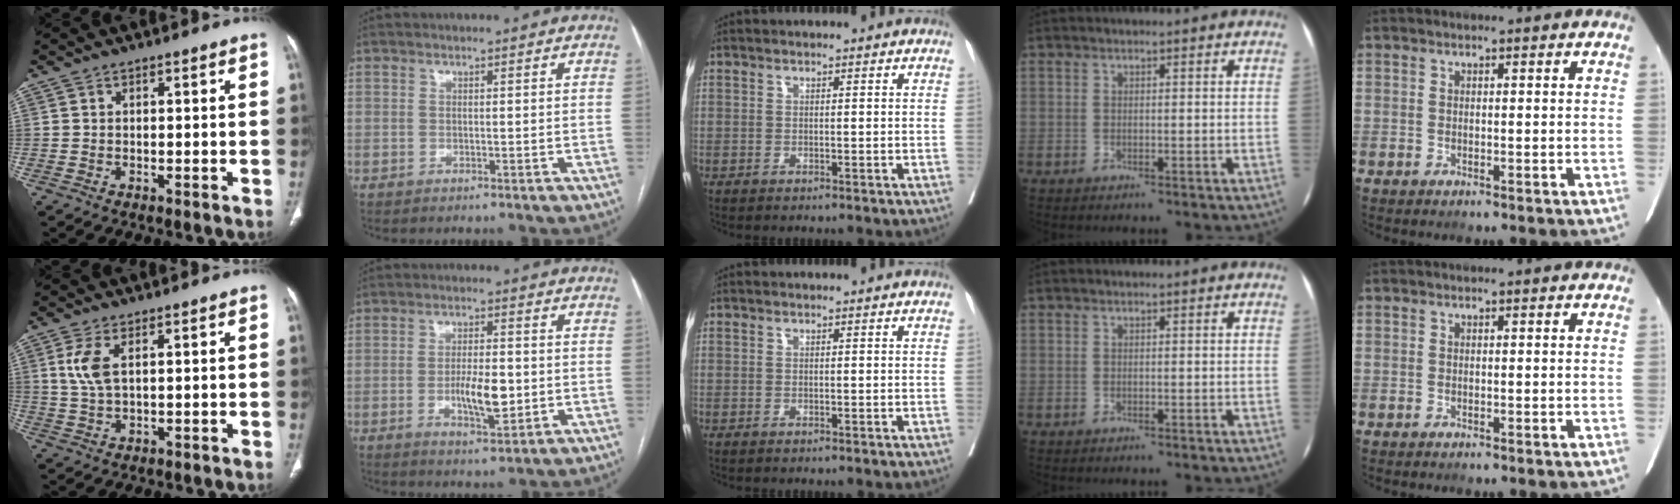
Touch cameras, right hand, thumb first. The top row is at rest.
{"thumb": {"total": 5.0, "force": [1.6, 2.1, 4.3], "torque": [-0.108, -0.001, 0.038]}, "index": {"total": 6.7, "force": [-1.2, 2.0, 6.2], "torque": [-0.111, -0.006, -0.017]}}